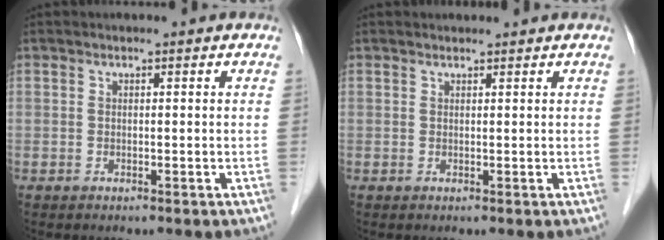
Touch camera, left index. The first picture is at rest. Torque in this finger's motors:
{"motor_torque": [0.29, -0.18, 0.02, -0.01]}